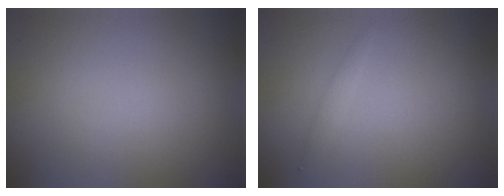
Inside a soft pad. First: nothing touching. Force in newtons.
{"total": 0.8, "press": 0.8, "slide": 0.0}